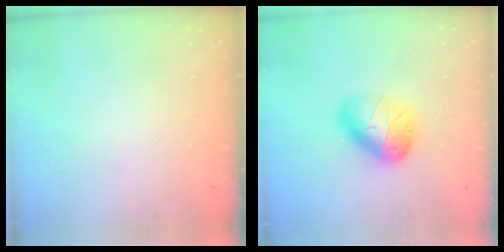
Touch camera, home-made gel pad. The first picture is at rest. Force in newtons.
{"total": 13.5, "press": 13.5, "slide": 0.7}